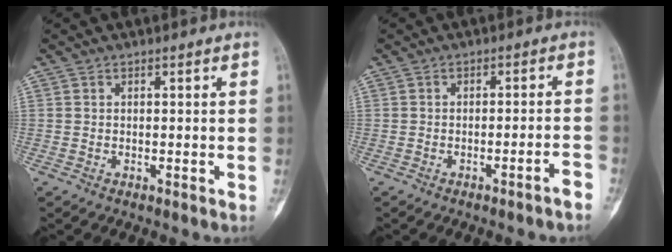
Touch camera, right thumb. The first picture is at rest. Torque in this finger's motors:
{"motor_torque": [-0.07, 0.07, -0.01, -0.16, 0.04]}